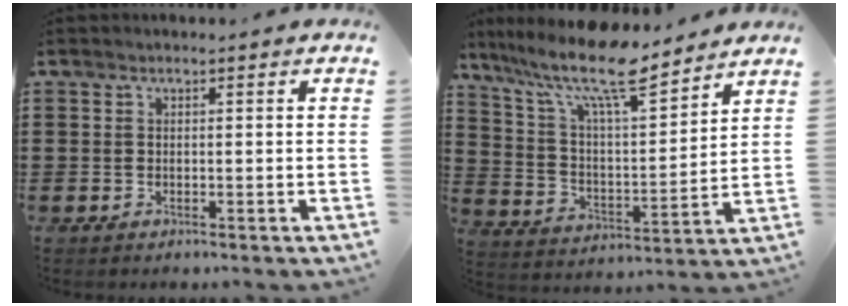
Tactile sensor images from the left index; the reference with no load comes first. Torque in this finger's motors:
{"motor_torque": [1.07, -1.06, 1.05, 0.21]}